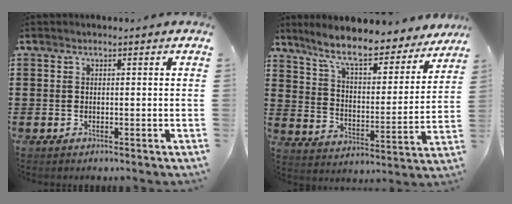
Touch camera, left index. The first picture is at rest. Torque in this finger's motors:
{"motor_torque": [1.10, -1.03, 0.97, 0.21]}